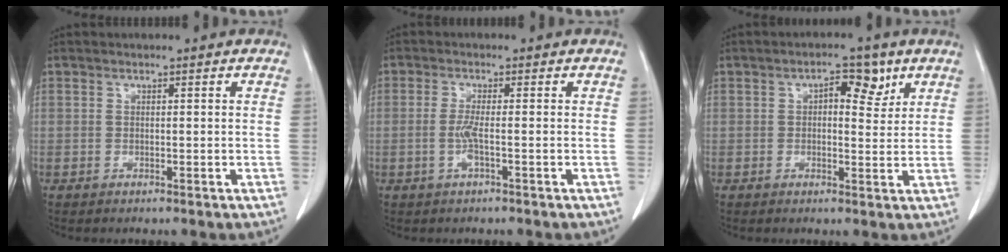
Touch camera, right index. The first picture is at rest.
{"total": 2.6, "force": [-0.7, 0.0, 2.5], "torque": [-0.059, -0.004, -0.018]}
{"total": 4.7, "force": [2.0, 2.3, 3.6], "torque": [-0.049, 0.012, 0.025]}